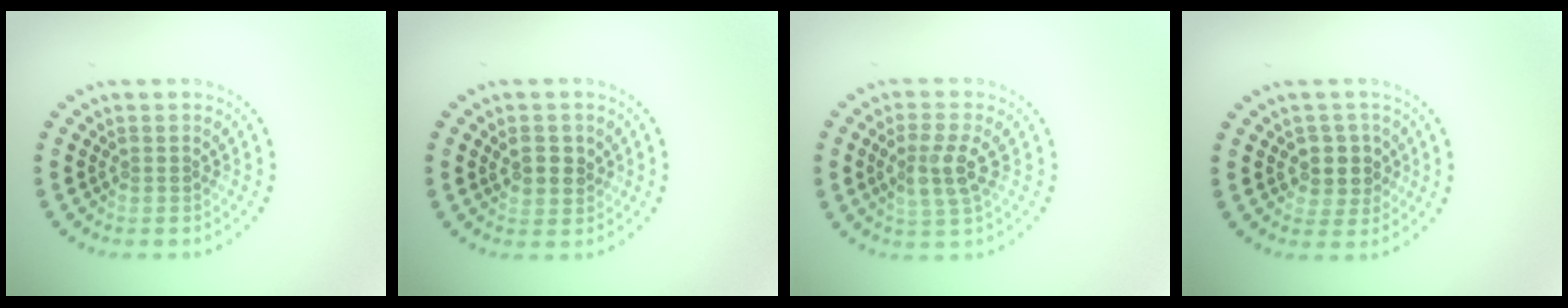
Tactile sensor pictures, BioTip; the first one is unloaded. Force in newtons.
{"total": 1.8, "press": 1.7, "slide": 0.5}
{"total": 3.1, "press": 2.8, "slide": 1.3}
{"total": 2.9, "press": 2.6, "slide": 1.2}